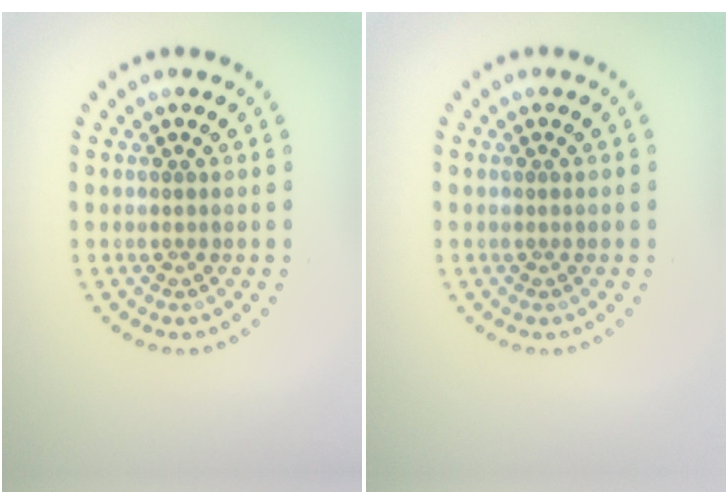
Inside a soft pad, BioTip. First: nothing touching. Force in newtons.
{"total": 0.0}